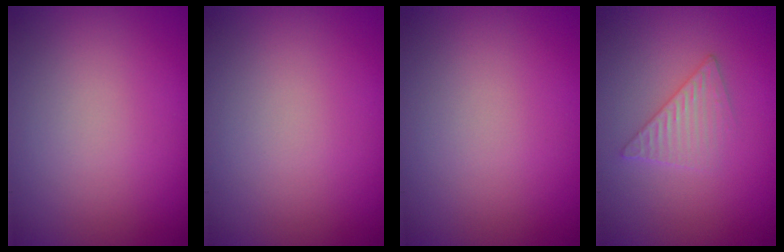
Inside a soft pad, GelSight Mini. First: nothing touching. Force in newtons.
{"total": 0.0}
{"total": 0.0}
{"total": 2.4, "press": 2.3, "slide": 0.2}